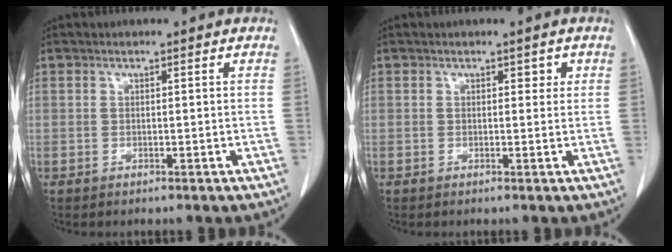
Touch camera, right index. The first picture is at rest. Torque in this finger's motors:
{"motor_torque": [0.03, 0.03, 0.00, 0.00]}